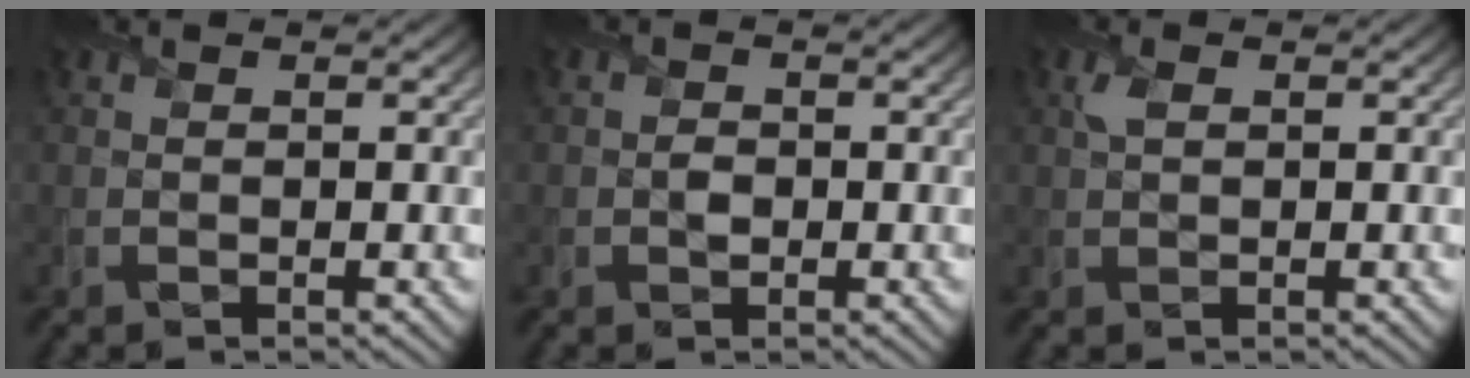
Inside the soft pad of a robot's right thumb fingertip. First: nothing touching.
{"total": 1.1, "force": [-0.4, 0.9, 0.6], "torque": [-0.010, -0.002, -0.010]}
{"total": 1.1, "force": [0.5, 0.5, 0.9], "torque": [-0.025, 0.004, 0.007]}